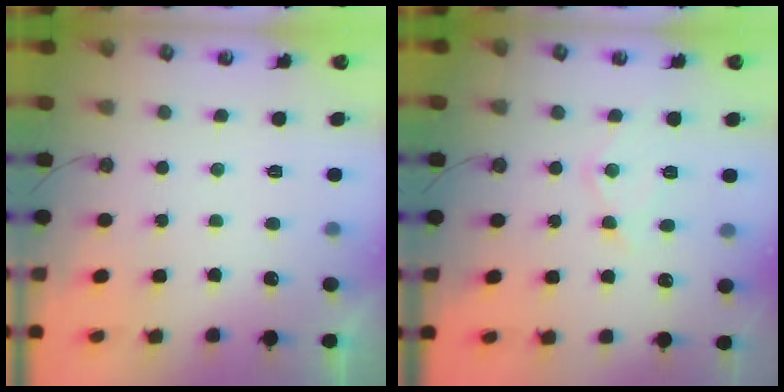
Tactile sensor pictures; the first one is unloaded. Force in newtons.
{"total": 9.7, "press": 9.7, "slide": 0.7}